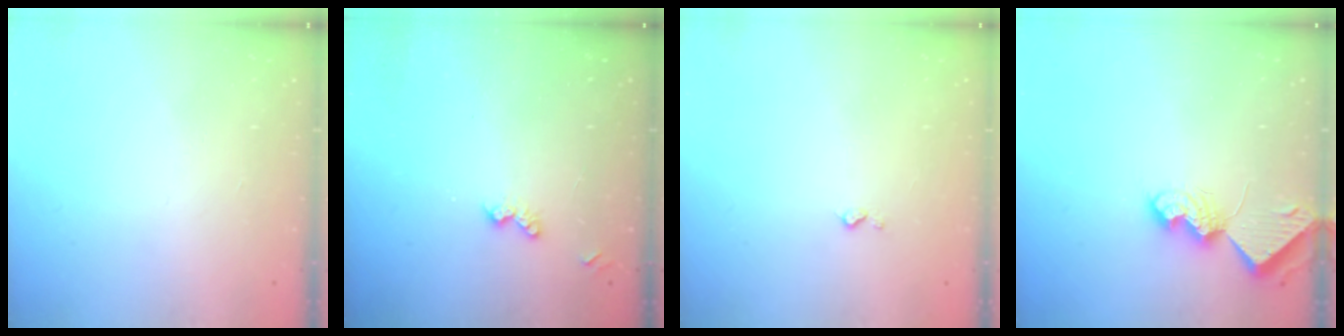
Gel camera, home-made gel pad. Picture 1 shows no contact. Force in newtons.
{"total": 5.2, "press": 5.1, "slide": 0.8}
{"total": 2.8, "press": 2.7, "slide": 0.4}
{"total": 8.0, "press": 7.9, "slide": 1.1}